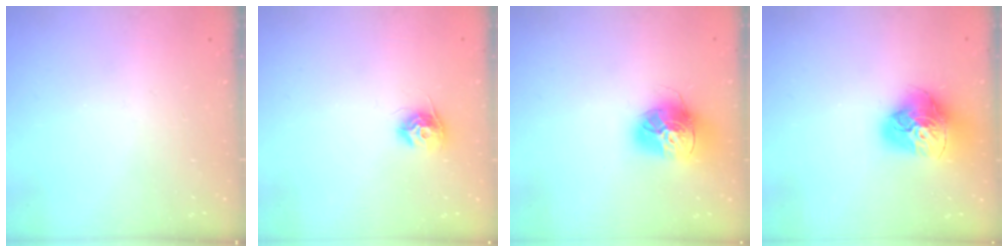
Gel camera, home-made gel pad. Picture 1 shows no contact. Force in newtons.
{"total": 9.5, "press": 9.5, "slide": 0.3}
{"total": 16.8, "press": 16.7, "slide": 1.5}
{"total": 17.4, "press": 17.3, "slide": 1.8}